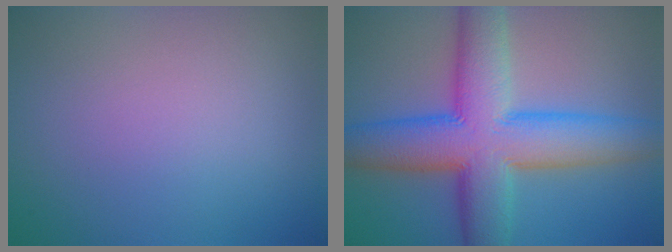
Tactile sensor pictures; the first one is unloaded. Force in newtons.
{"total": 11.7, "press": 11.7, "slide": 0.2}